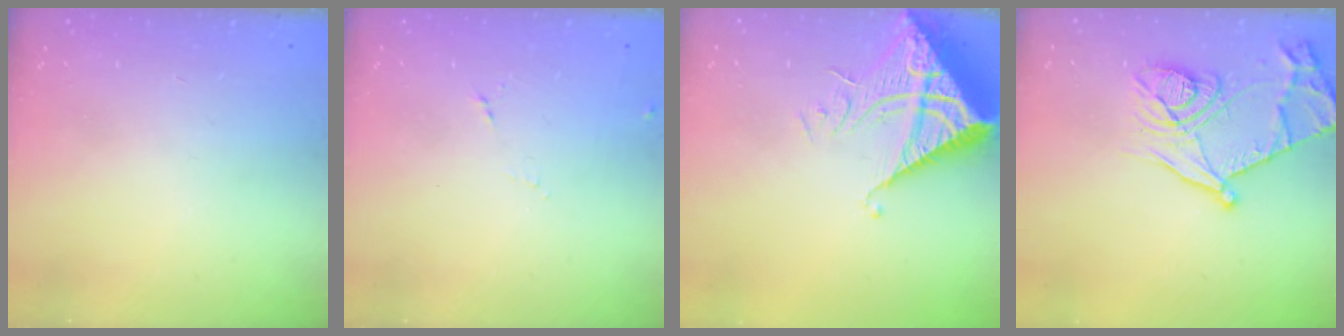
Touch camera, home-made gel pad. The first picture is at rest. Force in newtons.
{"total": 4.4, "press": 4.3, "slide": 1.0}
{"total": 11.5, "press": 11.5, "slide": 1.2}
{"total": 17.1, "press": 17.1, "slide": 1.2}